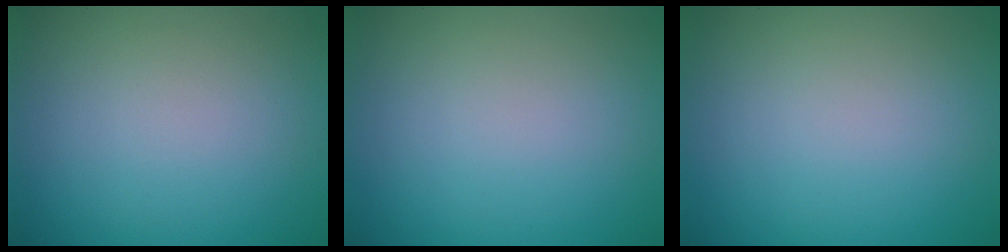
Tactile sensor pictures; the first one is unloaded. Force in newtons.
{"total": 0.0}
{"total": 0.0}